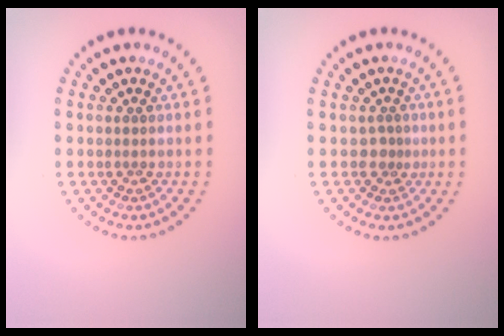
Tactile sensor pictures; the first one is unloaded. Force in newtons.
{"total": 0.8, "press": 0.4, "slide": 0.7}